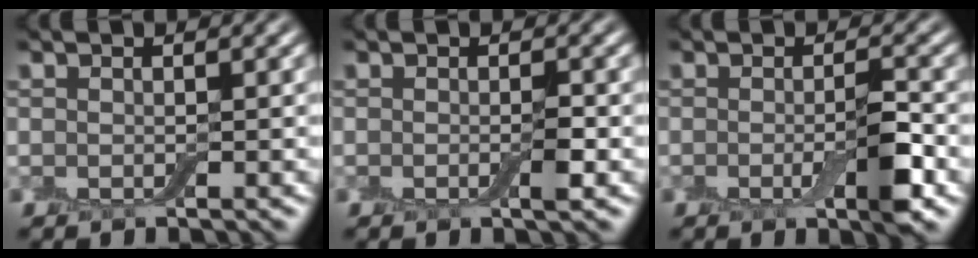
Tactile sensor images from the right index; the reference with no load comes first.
{"total": 1.2, "force": [-0.3, 0.1, 1.2], "torque": [-0.018, -0.001, -0.006]}
{"total": 3.3, "force": [-0.7, 0.6, 3.1], "torque": [-0.051, -0.006, -0.013]}